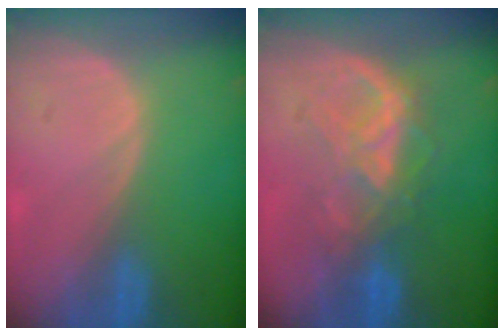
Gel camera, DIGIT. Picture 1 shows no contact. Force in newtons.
{"total": 6.4, "press": 6.4, "slide": 0.7}